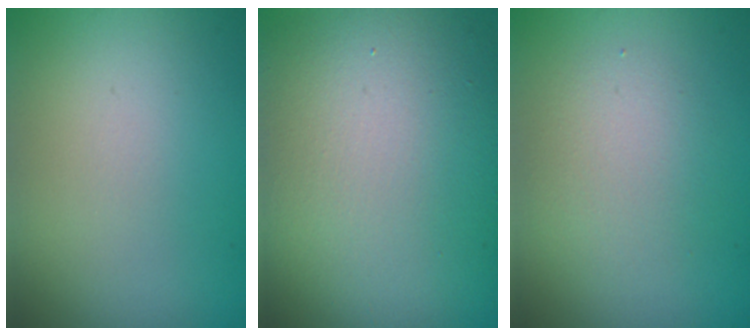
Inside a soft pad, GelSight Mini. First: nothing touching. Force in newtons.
{"total": 14.2, "press": 14.1, "slide": 1.1}
{"total": 2.9, "press": 2.9, "slide": 0.2}